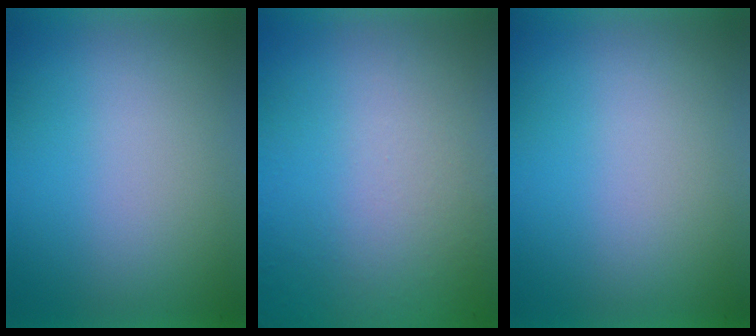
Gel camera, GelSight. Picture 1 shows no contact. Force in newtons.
{"total": 9.2}
{"total": 0.0}